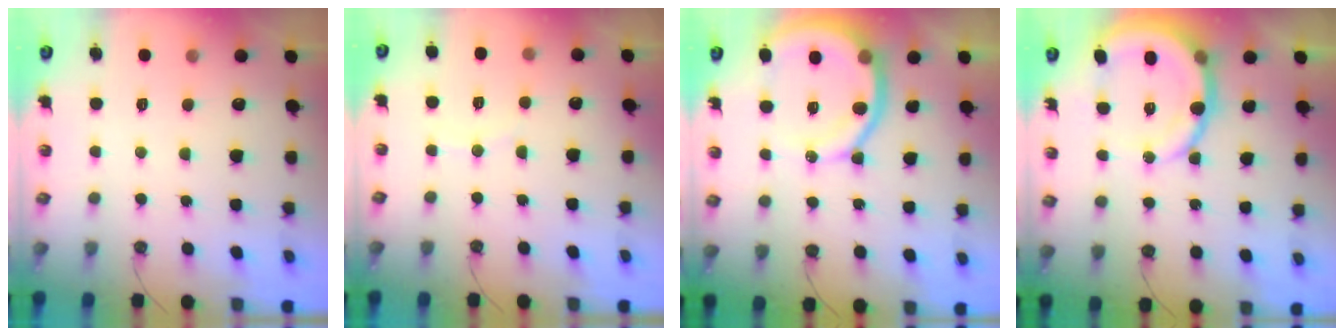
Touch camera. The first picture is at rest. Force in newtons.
{"total": 4.5, "press": 4.4, "slide": 0.9}
{"total": 12.9, "press": 12.8, "slide": 1.6}
{"total": 12.0, "press": 11.8, "slide": 2.2}